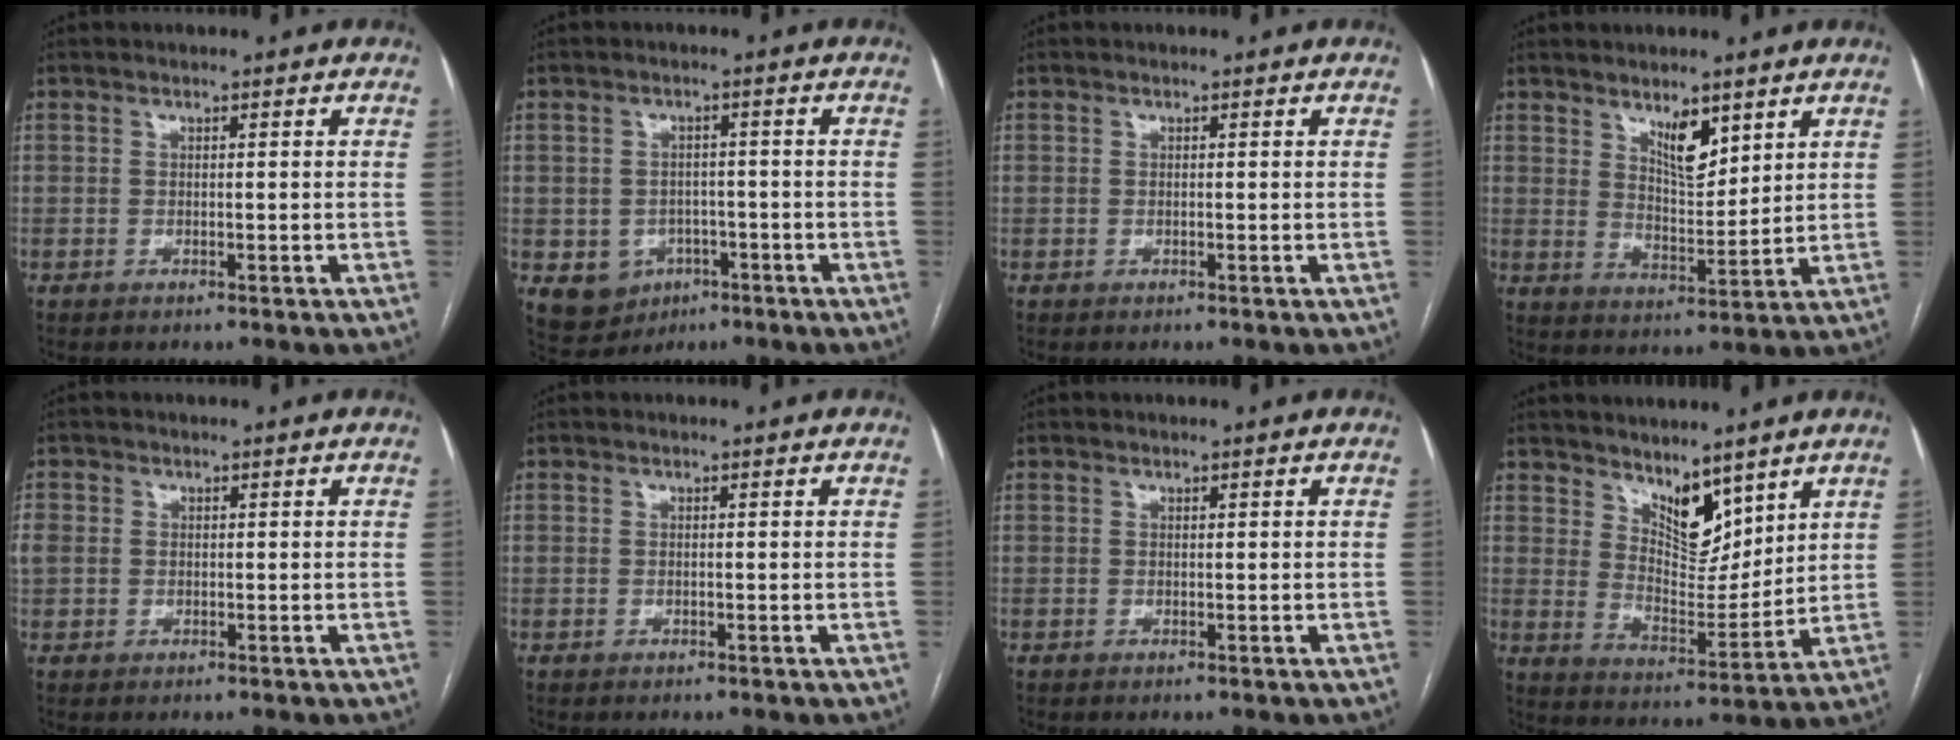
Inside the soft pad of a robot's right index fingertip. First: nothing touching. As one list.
[{"total": 7.1, "force": [-2.8, 6.1, 2.2], "torque": [-0.040, 0.006, -0.029]}, {"total": 0.0}, {"total": 6.2, "force": [3.9, 2.2, 4.2], "torque": [-0.076, -0.009, 0.073]}, {"total": 3.4, "force": [0.2, 3.0, 1.6], "torque": [-0.058, 0.018, 0.011]}, {"total": 0.0}, {"total": 0.0}, {"total": 8.2, "force": [5.9, 3.7, 4.3], "torque": [-0.069, -0.006, 0.113]}]